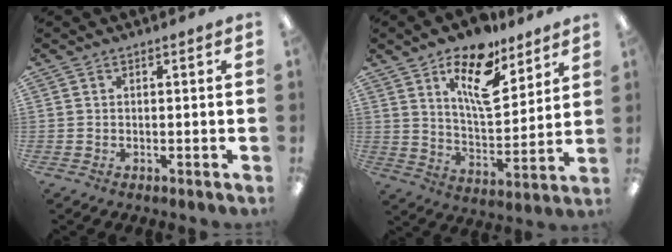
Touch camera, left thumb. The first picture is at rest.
{"total": 16.3, "force": [10.5, 7.0, 10.2], "torque": [-0.150, -0.056, 0.176]}